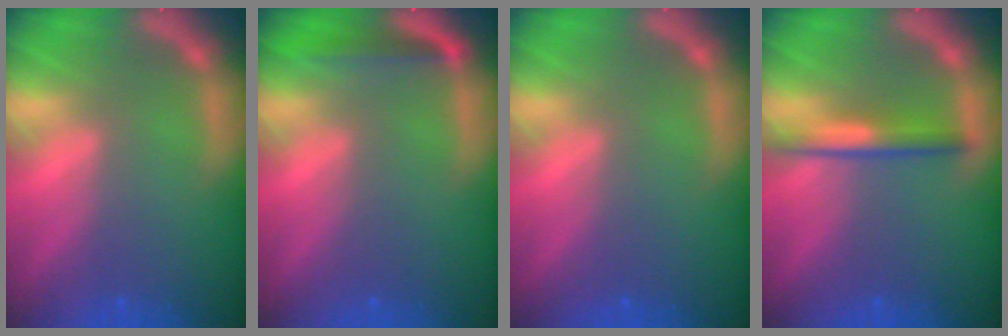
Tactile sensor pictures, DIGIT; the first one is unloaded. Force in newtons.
{"total": 2.5}
{"total": 0.0}
{"total": 3.0}